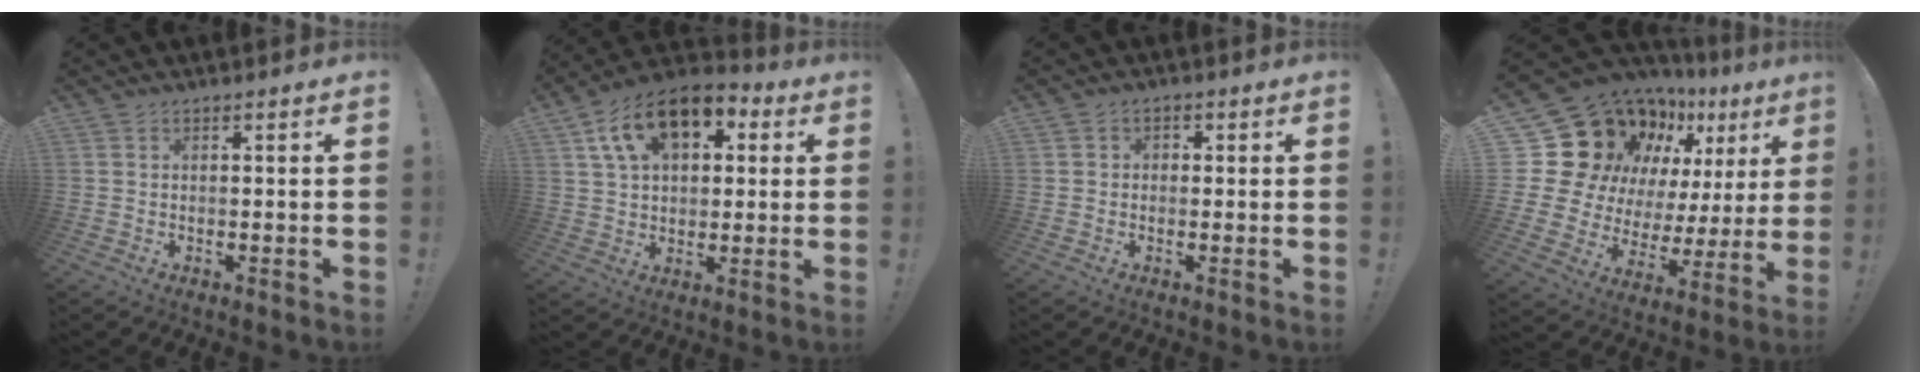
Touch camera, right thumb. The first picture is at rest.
{"total": 15.5, "force": [7.7, 9.4, 9.6], "torque": [-0.153, -0.025, 0.142]}
{"total": 1.6, "force": [-0.4, 1.2, 0.8], "torque": [-0.005, 0.004, -0.009]}
{"total": 22.0, "force": [13.7, 13.0, 11.2], "torque": [-0.167, -0.108, 0.285]}